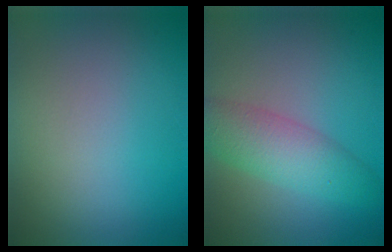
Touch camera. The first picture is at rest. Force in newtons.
{"total": 4.6, "press": 4.6, "slide": 0.1}